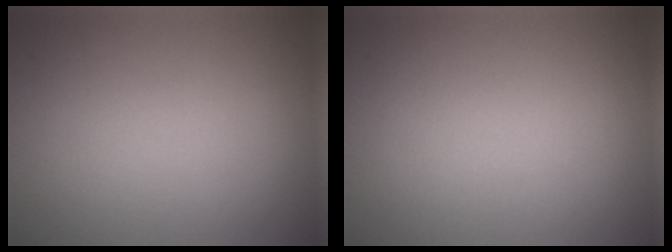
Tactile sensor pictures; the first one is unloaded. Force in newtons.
{"total": 0.0}